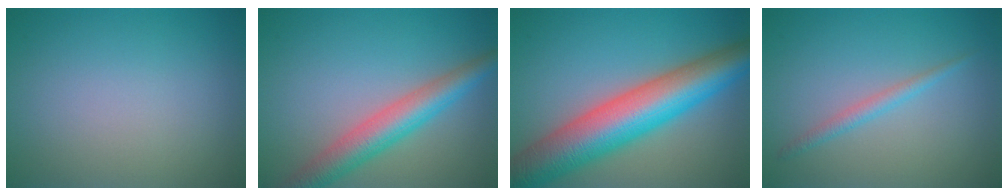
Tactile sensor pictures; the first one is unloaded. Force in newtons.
{"total": 5.3, "press": 5.3, "slide": 0.2}
{"total": 11.2, "press": 11.2, "slide": 0.4}
{"total": 1.5, "press": 1.4, "slide": 0.1}